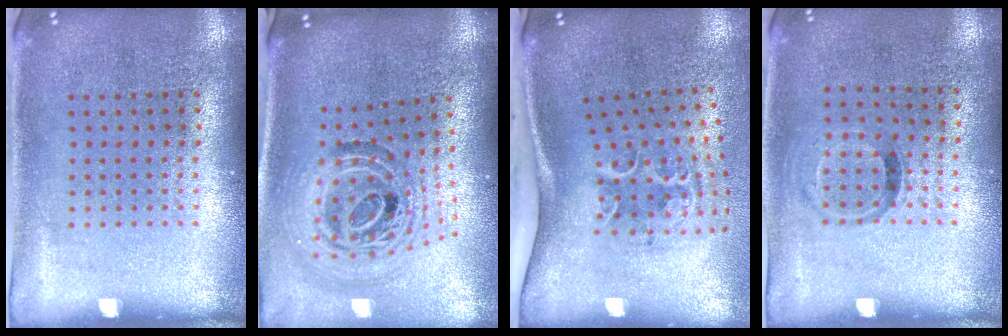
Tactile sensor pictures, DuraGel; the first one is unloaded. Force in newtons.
{"total": 1.8, "press": 1.5, "slide": 1.0}
{"total": 2.2, "press": 1.3, "slide": 1.8}
{"total": 0.8, "press": 0.6, "slide": 0.6}